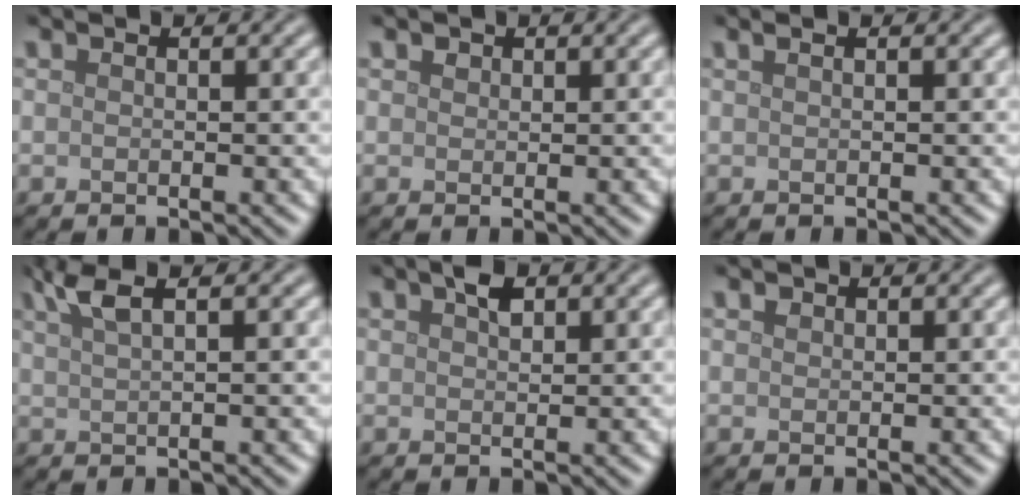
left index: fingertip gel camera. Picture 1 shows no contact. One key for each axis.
{"total": 0.6, "fx": 0.4, "fy": 0.5, "fz": 0.1, "tx": -0.003, "ty": -0.001, "tz": 0.007}
{"total": 0.9, "fx": 0.5, "fy": 0.3, "fz": 0.6, "tx": -0.010, "ty": 0.002, "tz": 0.004}
{"total": 3.0, "fx": 1.8, "fy": 0.8, "fz": 2.2, "tx": -0.031, "ty": 0.010, "tz": 0.033}
{"total": 1.6, "fx": 1.0, "fy": 0.8, "fz": 1.0, "tx": -0.017, "ty": 0.006, "tz": 0.018}
{"total": 0.5, "fx": 0.3, "fy": 0.4, "fz": 0.1, "tx": -0.001, "ty": -0.001, "tz": 0.007}